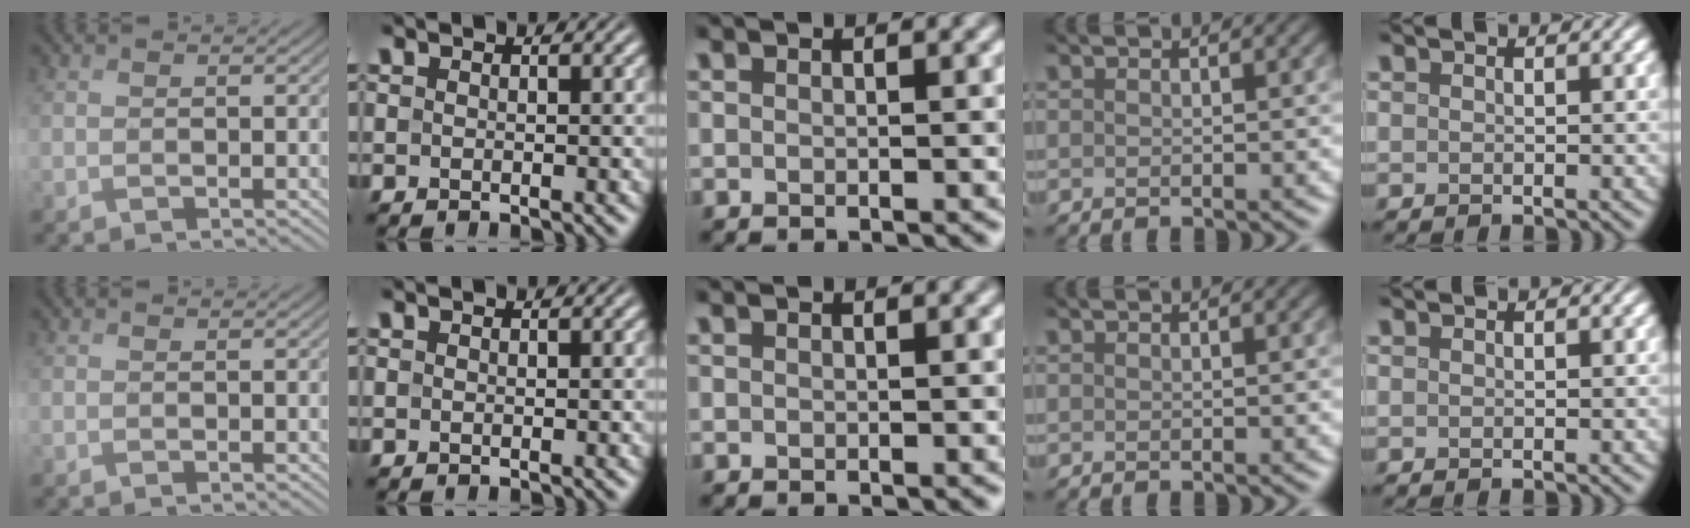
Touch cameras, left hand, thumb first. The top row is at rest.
{}